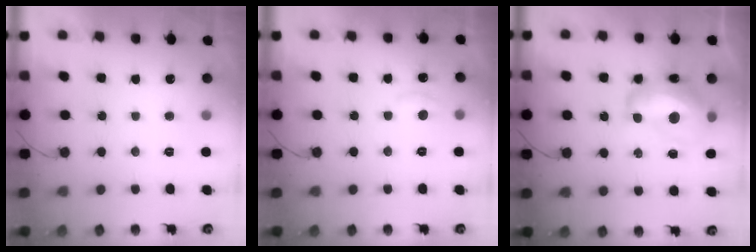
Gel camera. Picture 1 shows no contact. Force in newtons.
{"total": 5.5, "press": 5.5, "slide": 0.6}
{"total": 15.0, "press": 14.9, "slide": 1.8}